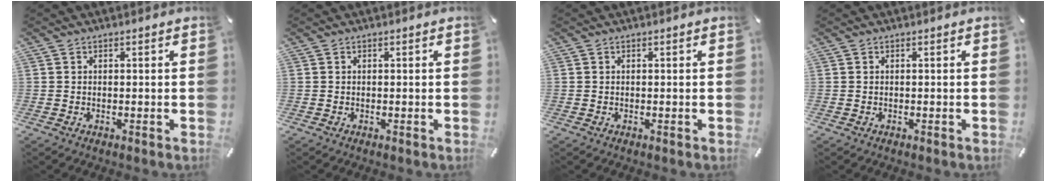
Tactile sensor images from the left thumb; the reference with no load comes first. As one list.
[{"total": 0.0}, {"total": 0.0}, {"total": 0.0}]